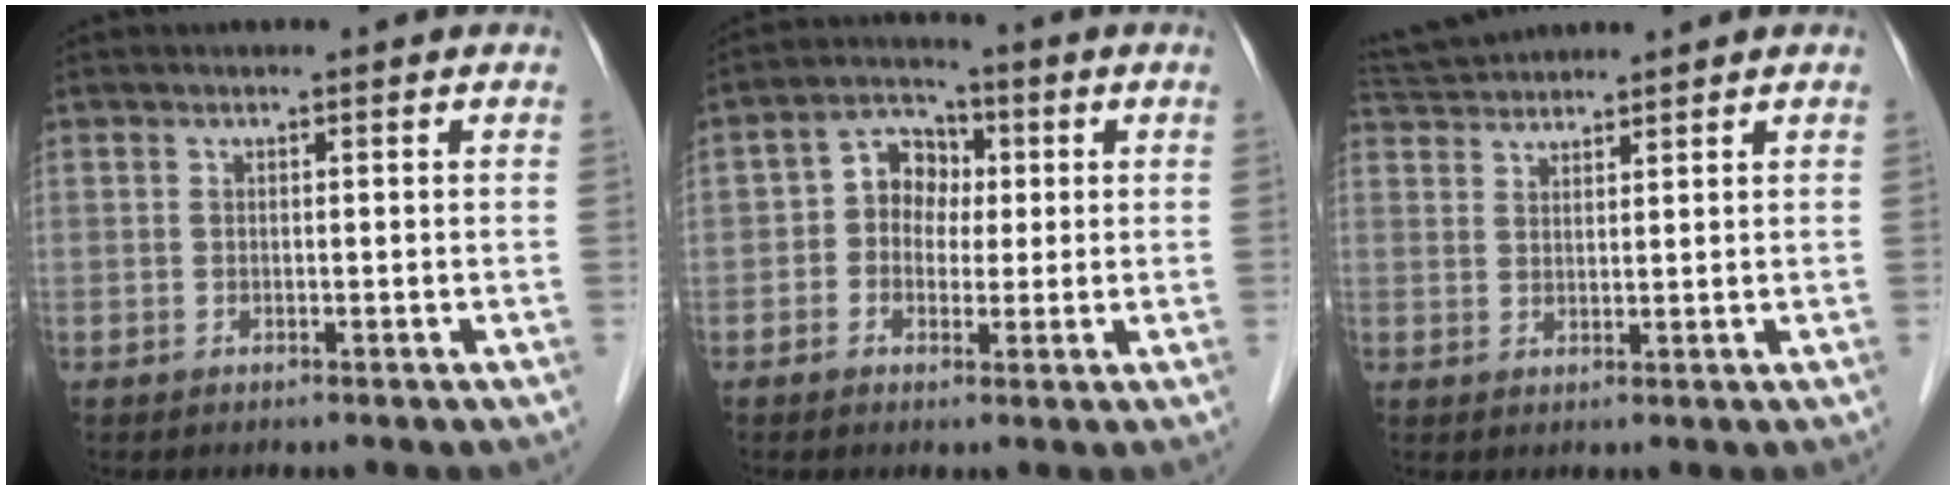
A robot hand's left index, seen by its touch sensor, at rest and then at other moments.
{"total": 6.0, "force": [0.3, 4.9, 3.4], "torque": [-0.064, 0.027, 0.000]}
{"total": 5.2, "force": [5.2, 0.2, 0.7], "torque": [-0.020, 0.032, 0.099]}